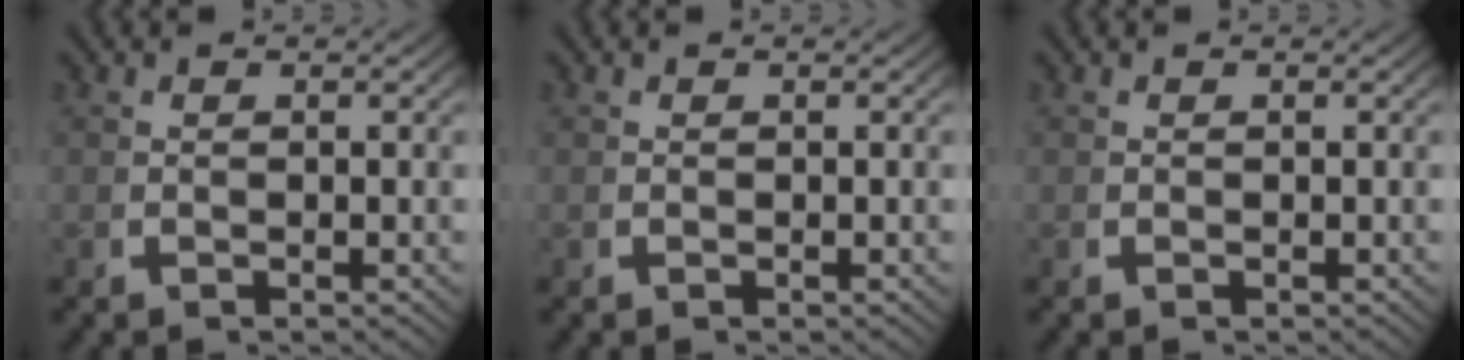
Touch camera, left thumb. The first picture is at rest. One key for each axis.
{"total": 0.0}
{"total": 0.0}